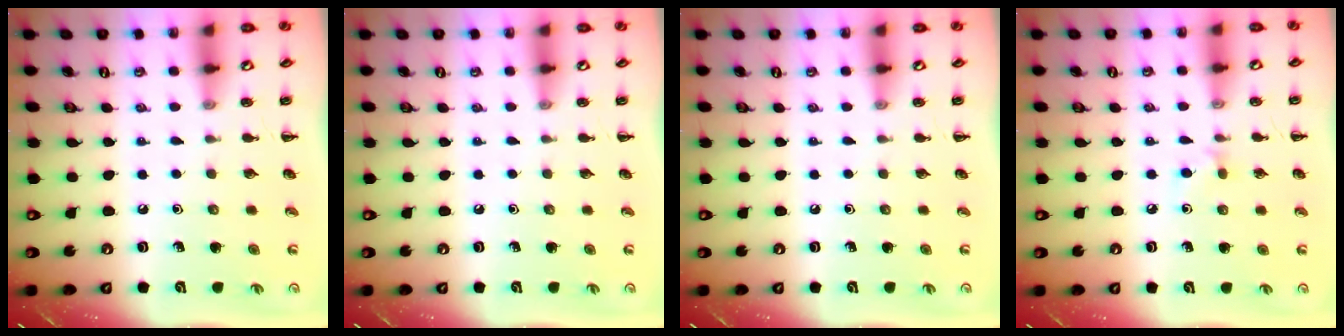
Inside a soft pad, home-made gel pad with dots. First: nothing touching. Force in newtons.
{"total": 0.0}
{"total": 0.0}
{"total": 4.6, "press": 4.4, "slide": 1.4}